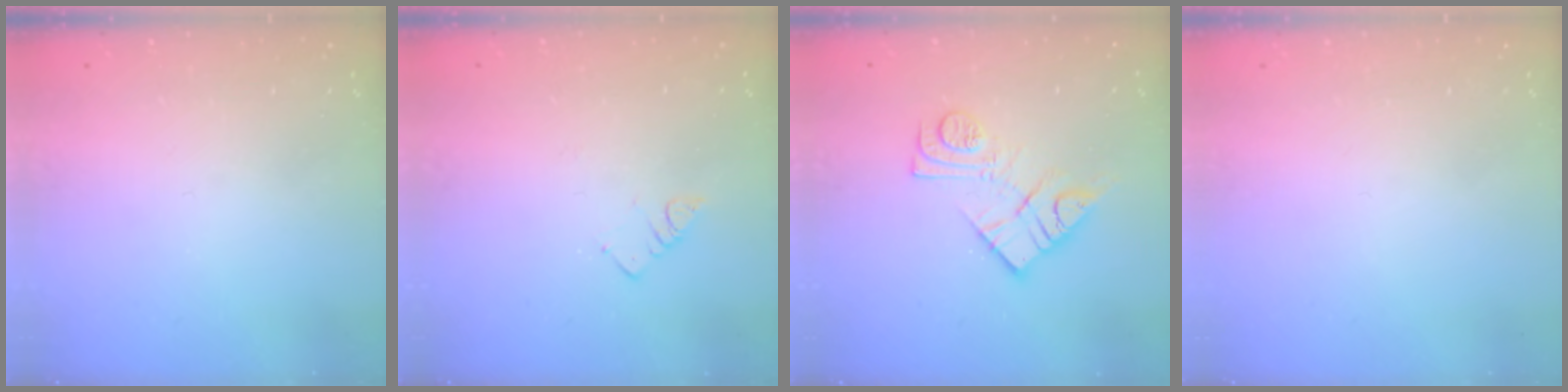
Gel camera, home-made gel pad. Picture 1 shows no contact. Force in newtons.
{"total": 3.5, "press": 3.5, "slide": 0.4}
{"total": 12.3, "press": 12.3, "slide": 0.2}
{"total": 1.6, "press": 1.6, "slide": 0.1}